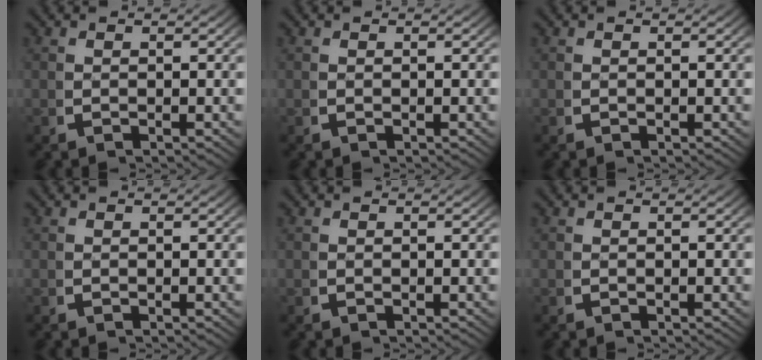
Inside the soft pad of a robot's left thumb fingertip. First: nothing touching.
{"total": 0.0}
{"total": 0.0}
{"total": 0.0}
{"total": 0.0}
{"total": 0.0}